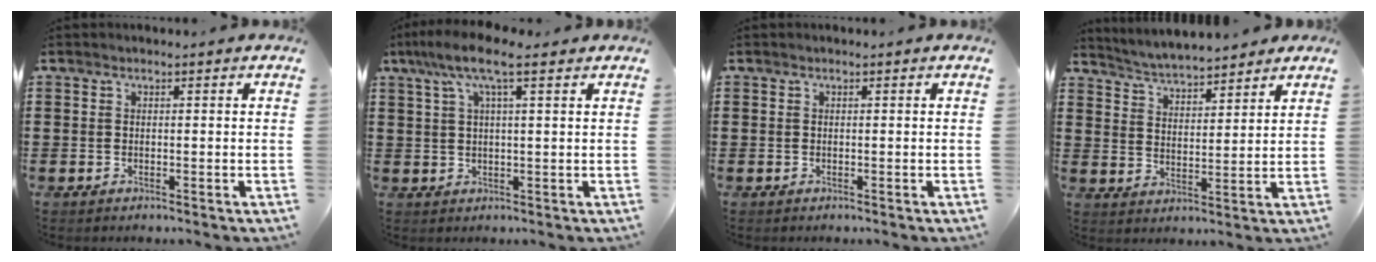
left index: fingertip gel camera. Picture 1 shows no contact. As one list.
[{"total": 7.1, "force": [3.9, 1.6, 5.7], "torque": [-0.123, 0.006, 0.067]}, {"total": 0.0}, {"total": 4.3, "force": [4.3, 0.3, 0.5], "torque": [-0.029, -0.020, 0.075]}]